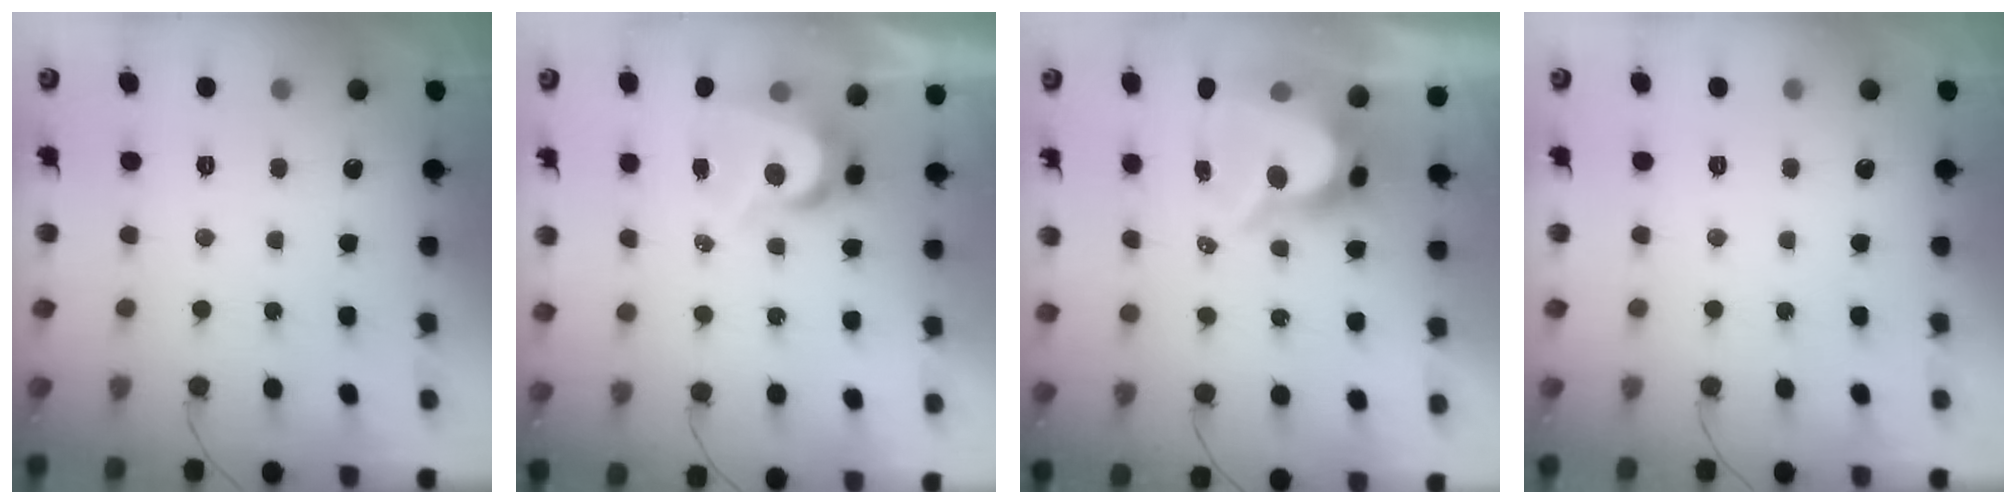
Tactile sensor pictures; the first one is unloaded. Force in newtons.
{"total": 7.0, "press": 7.0, "slide": 0.9}
{"total": 10.6, "press": 10.6, "slide": 0.8}
{"total": 0.0}